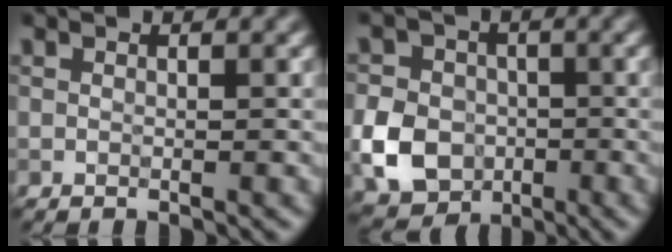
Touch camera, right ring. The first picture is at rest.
{"total": 5.9, "force": [-1.7, 5.0, 2.7], "torque": [-0.049, -0.001, -0.043]}